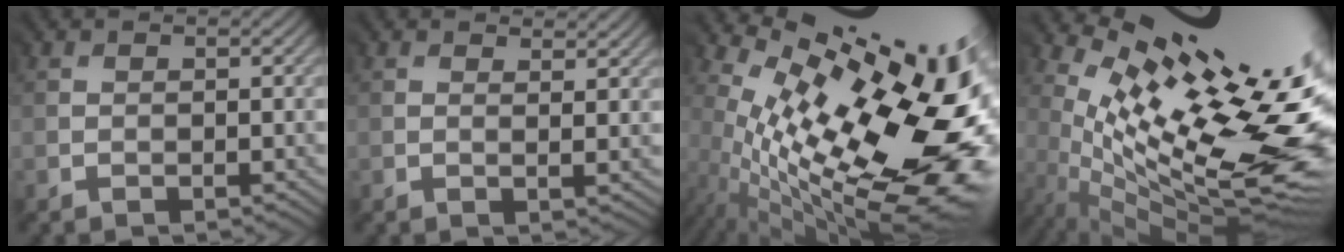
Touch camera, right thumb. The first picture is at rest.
{"total": 3.7, "force": [2.5, 1.0, 2.5], "torque": [-0.033, 0.003, 0.032]}
{"total": 16.5, "force": [1.4, 6.4, 15.2], "torque": [-0.233, -0.020, 0.042]}
{"total": 14.9, "force": [3.1, 4.6, 13.8], "torque": [-0.220, -0.001, 0.078]}